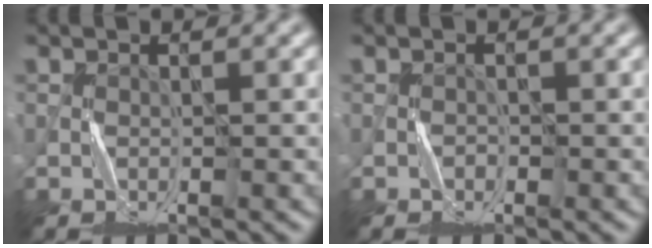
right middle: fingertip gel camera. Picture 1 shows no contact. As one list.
[{"total": 0.6, "force": [-0.3, 0.5, 0.0], "torque": [0.001, 0.002, -0.005]}]